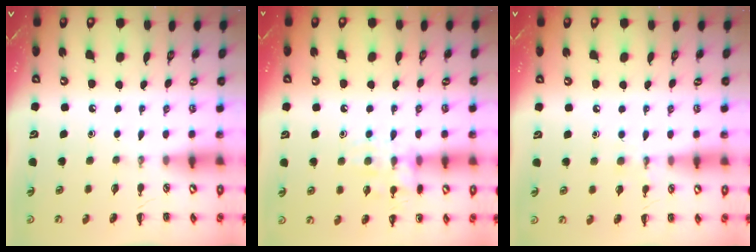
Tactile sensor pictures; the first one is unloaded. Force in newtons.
{"total": 11.1, "press": 11.0, "slide": 0.4}
{"total": 5.7, "press": 5.5, "slide": 1.6}